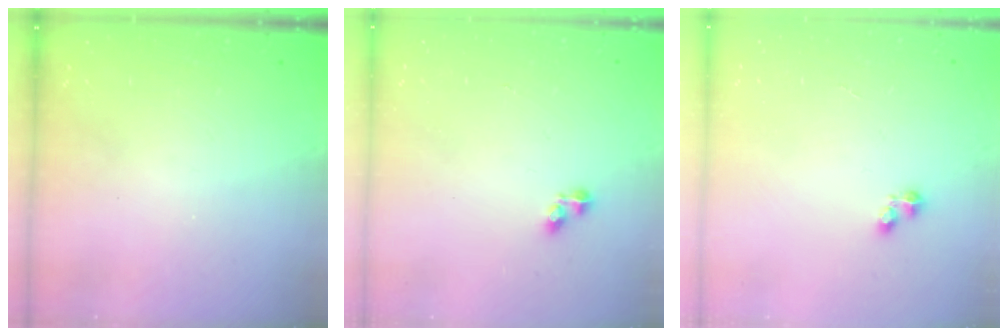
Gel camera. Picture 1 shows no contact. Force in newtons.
{"total": 2.5, "press": 2.5, "slide": 0.4}
{"total": 2.7, "press": 2.7, "slide": 0.4}